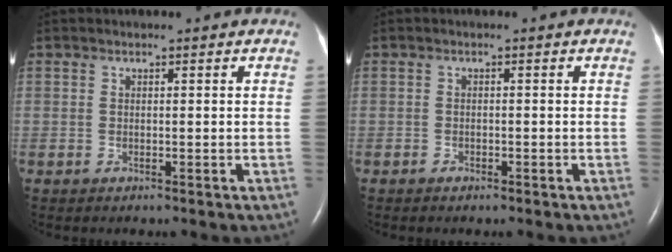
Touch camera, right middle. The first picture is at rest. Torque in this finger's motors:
{"motor_torque": [-0.03, 0.00, -0.08, -0.01]}